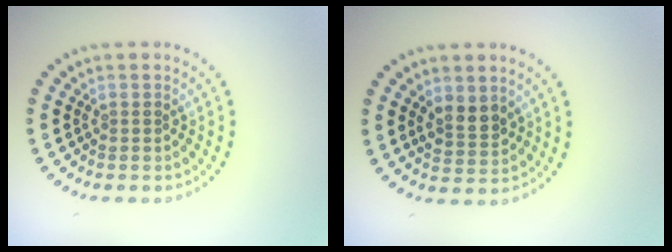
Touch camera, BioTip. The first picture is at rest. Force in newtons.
{"total": 2.5, "press": 2.3, "slide": 1.0}